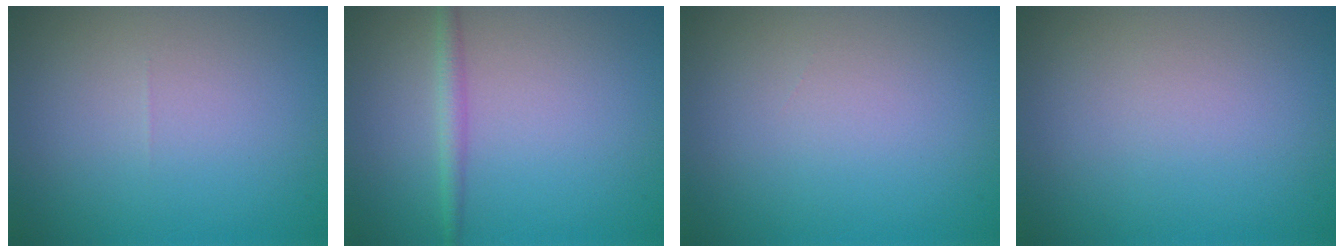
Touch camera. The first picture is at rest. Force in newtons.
{"total": 1.7, "press": 1.7, "slide": 0.1}
{"total": 0.0}
{"total": 0.0}